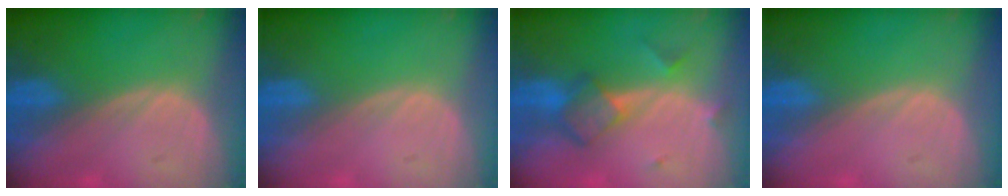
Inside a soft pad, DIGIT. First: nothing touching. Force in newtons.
{"total": 0.0}
{"total": 6.0, "press": 5.3, "slide": 2.8}
{"total": 0.0}